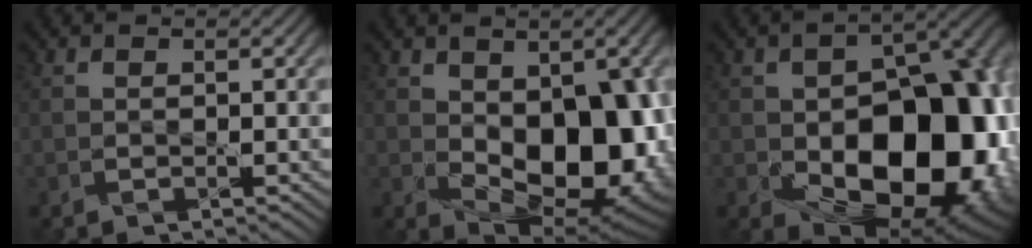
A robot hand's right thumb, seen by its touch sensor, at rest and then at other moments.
{"total": 15.6, "force": [-0.9, 9.4, 12.5], "torque": [-0.163, -0.033, 0.009]}
{"total": 20.1, "force": [-4.3, 13.0, 14.7], "torque": [-0.167, -0.033, -0.044]}